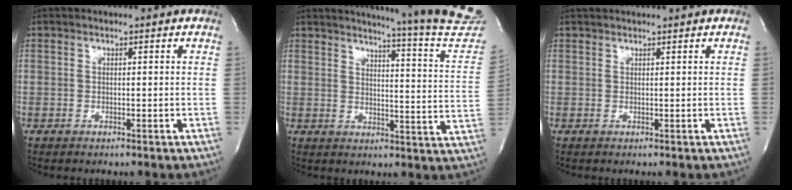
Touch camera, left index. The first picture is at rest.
{"total": 21.1, "force": [19.8, -1.7, 7.2], "torque": [-0.103, -0.134, 0.219]}
{"total": 2.4, "force": [2.3, 0.1, 0.7], "torque": [-0.008, 0.028, 0.040]}